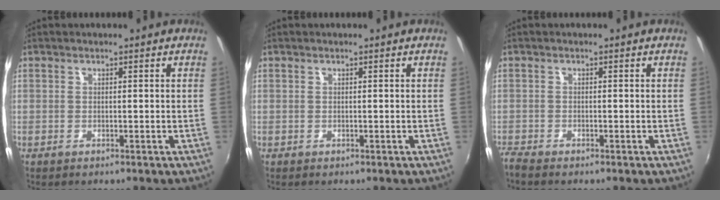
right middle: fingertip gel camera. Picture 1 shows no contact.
{"total": 0.0}
{"total": 2.0, "force": [-1.9, 0.2, 0.6], "torque": [-0.019, -0.010, -0.039]}